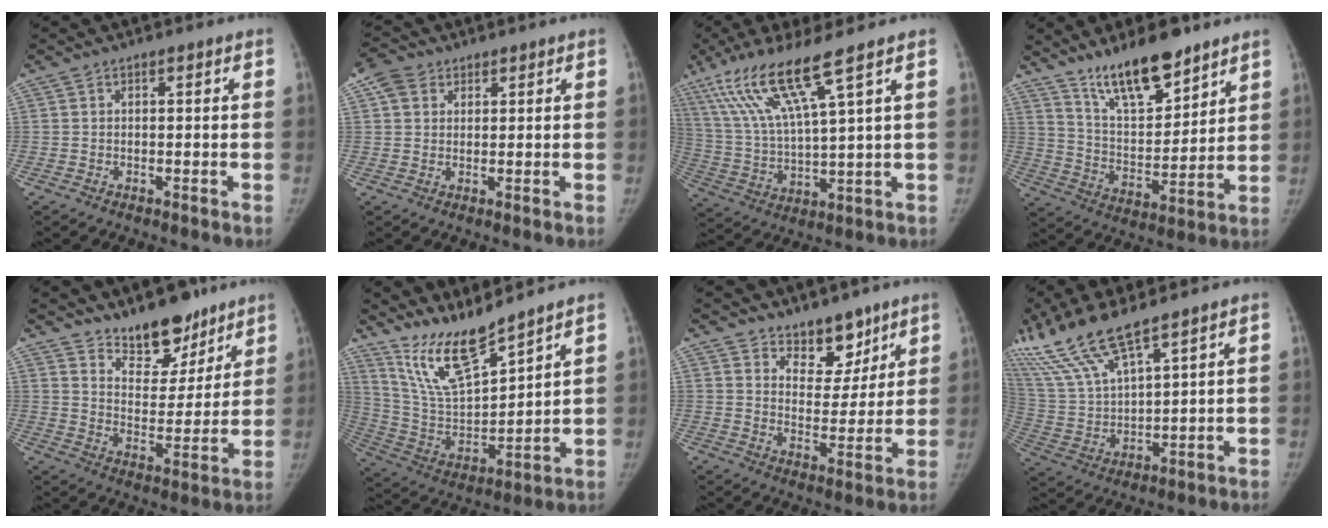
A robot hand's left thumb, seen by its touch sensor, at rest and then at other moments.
{"total": 4.5, "force": [2.2, 3.4, 1.8], "torque": [-0.028, 0.004, 0.042]}
{"total": 14.3, "force": [8.6, 0.8, 11.4], "torque": [-0.246, -0.035, 0.175]}
{"total": 14.8, "force": [11.2, 4.7, 8.6], "torque": [-0.117, -0.075, 0.205]}
{"total": 11.8, "force": [9.5, 5.4, 4.6], "torque": [-0.031, -0.074, 0.161]}
{"total": 13.2, "force": [11.1, 2.1, 6.7], "torque": [-0.114, -0.074, 0.229]}
{"total": 8.3, "force": [6.4, 4.5, 2.9], "torque": [-0.004, -0.048, 0.108]}
{"total": 15.0, "force": [11.4, 3.3, 9.2], "torque": [-0.198, -0.044, 0.240]}